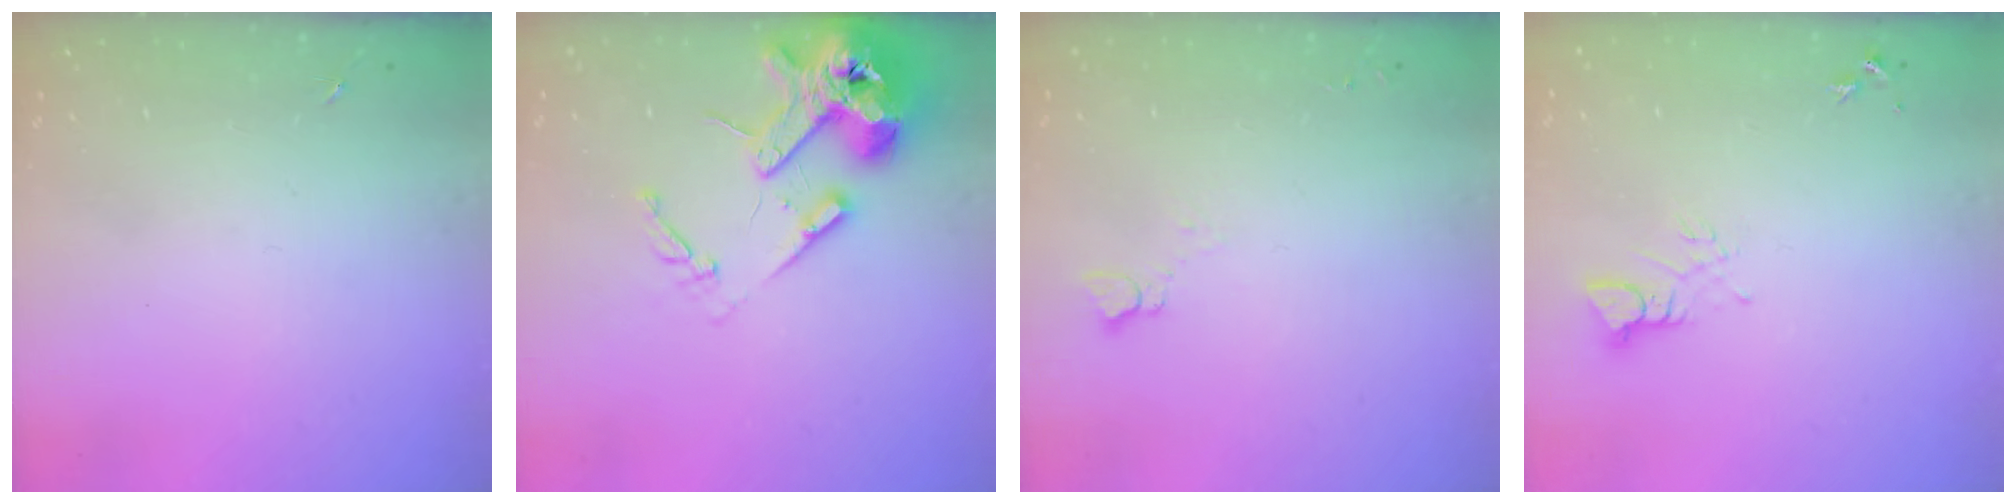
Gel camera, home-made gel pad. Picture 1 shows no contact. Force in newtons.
{"total": 16.3, "press": 16.2, "slide": 2.3}
{"total": 2.5, "press": 2.5, "slide": 0.2}
{"total": 3.5, "press": 3.5, "slide": 0.2}